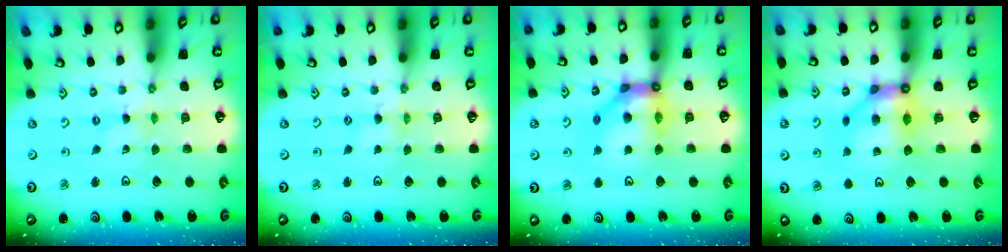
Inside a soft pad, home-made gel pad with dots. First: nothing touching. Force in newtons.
{"total": 0.0}
{"total": 13.9, "press": 13.9, "slide": 1.5}
{"total": 9.4, "press": 9.4, "slide": 0.6}